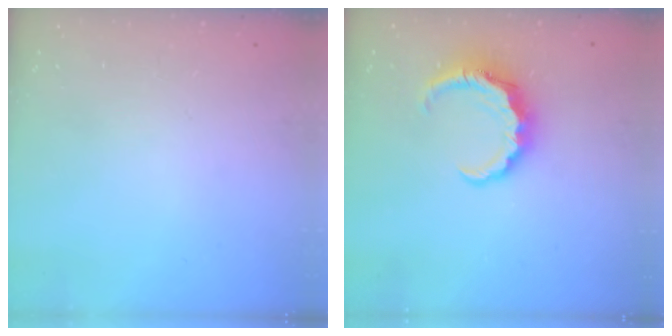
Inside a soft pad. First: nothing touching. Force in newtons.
{"total": 7.3, "press": 7.3, "slide": 1.2}